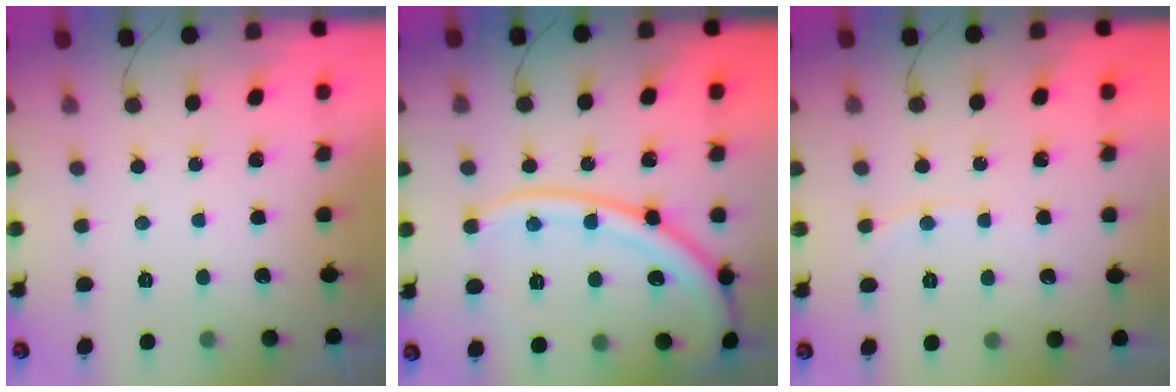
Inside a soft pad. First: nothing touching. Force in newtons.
{"total": 18.7, "press": 18.5, "slide": 2.6}
{"total": 4.9, "press": 4.9, "slide": 0.6}